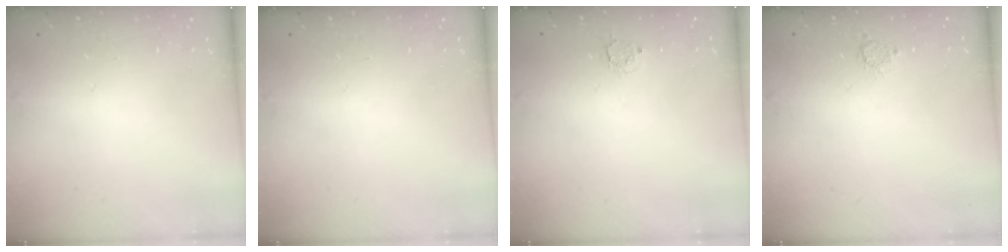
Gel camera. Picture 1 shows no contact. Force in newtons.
{"total": 0.0}
{"total": 2.7, "press": 2.7, "slide": 0.3}
{"total": 2.4, "press": 2.4, "slide": 0.3}